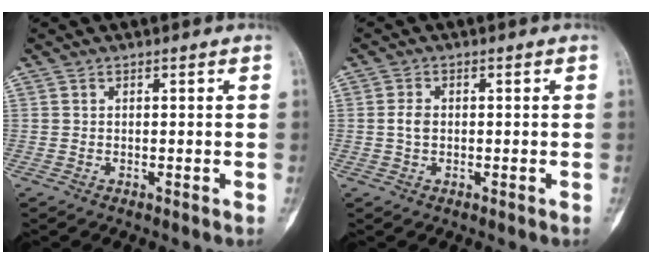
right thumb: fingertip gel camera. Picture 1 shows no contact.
{"total": 2.3, "force": [0.1, 1.6, 1.7], "torque": [-0.032, 0.003, 0.000]}